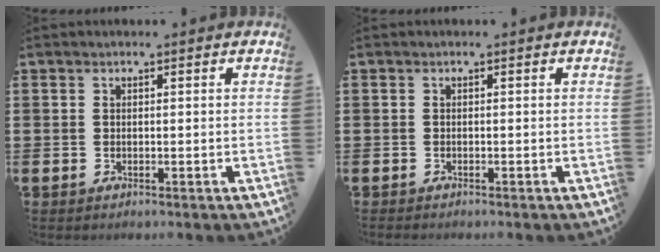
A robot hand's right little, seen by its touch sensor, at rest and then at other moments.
{"total": 0.0}